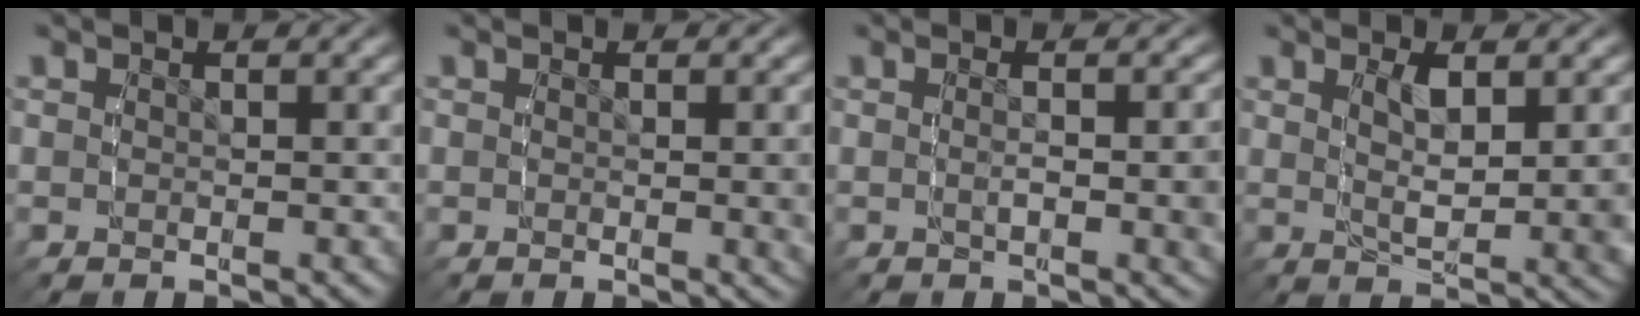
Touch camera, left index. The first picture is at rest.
{"total": 1.0, "force": [0.2, 0.2, 1.0], "torque": [-0.009, -0.003, 0.002]}
{"total": 1.9, "force": [0.1, -0.1, 1.9], "torque": [-0.025, 0.000, 0.000]}
{"total": 3.7, "force": [1.3, 0.3, 3.4], "torque": [-0.050, -0.009, 0.026]}